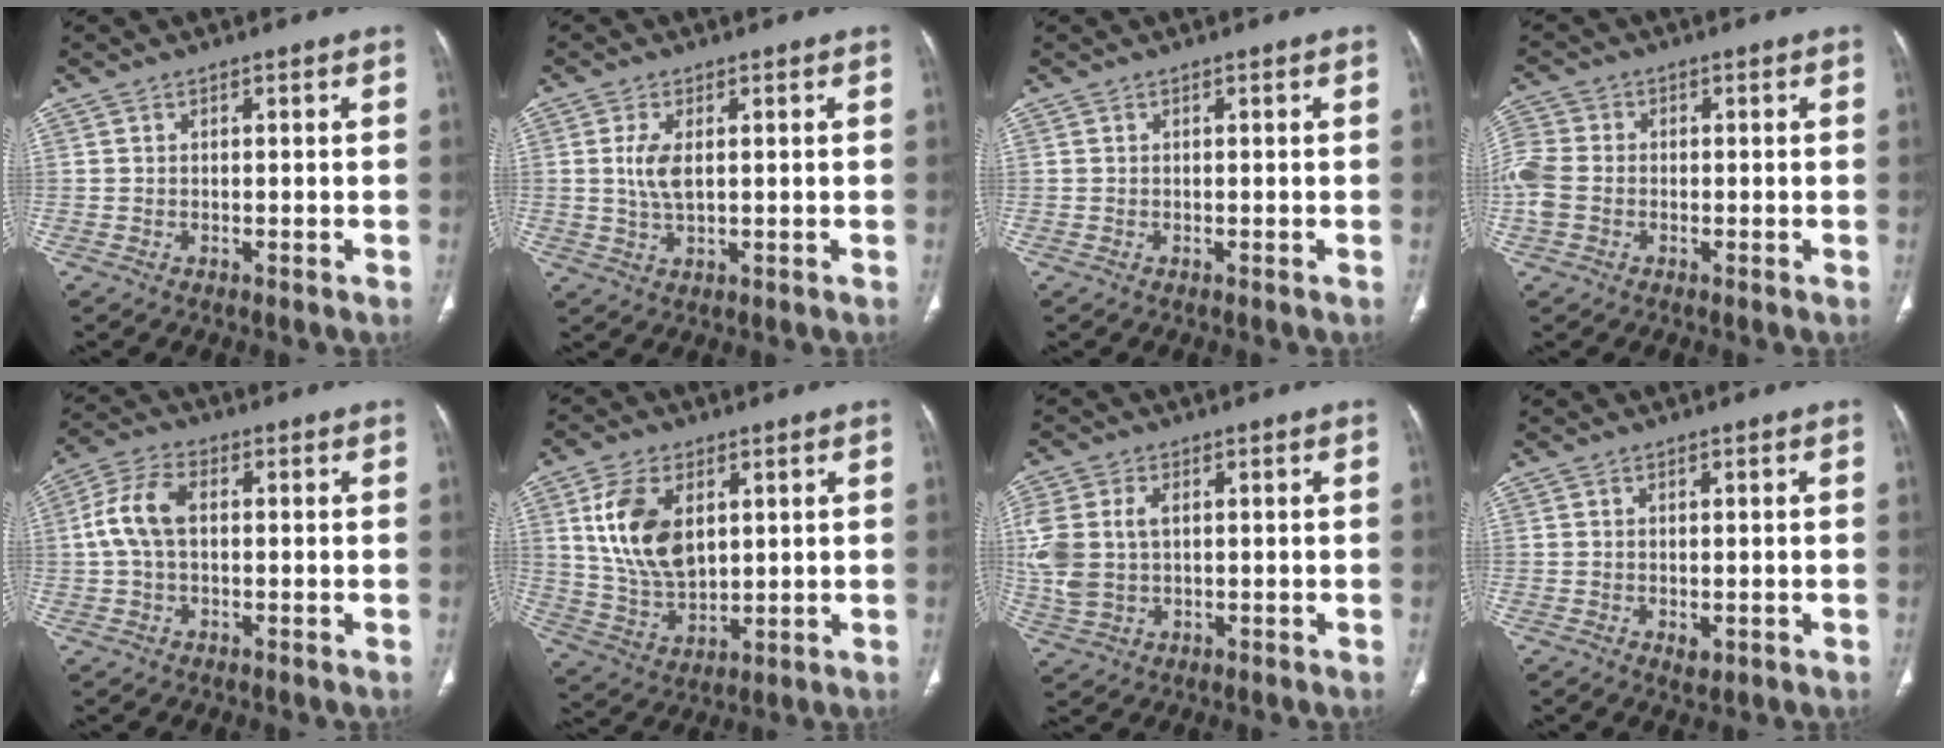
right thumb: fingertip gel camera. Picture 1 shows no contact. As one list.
[{"total": 4.6, "force": [0.8, 2.1, 4.0], "torque": [-0.089, -0.006, 0.019]}, {"total": 0.0}, {"total": 6.8, "force": [-1.2, 5.4, 4.0], "torque": [-0.103, 0.010, -0.030]}, {"total": 8.1, "force": [0.6, 4.8, 6.5], "torque": [-0.140, 0.024, 0.008]}, {"total": 13.7, "force": [4.0, 8.3, 10.2], "torque": [-0.181, -0.017, 0.088]}, {"total": 9.9, "force": [1.4, 6.6, 7.3], "torque": [-0.180, 0.008, 0.036]}, {"total": 1.6, "force": [-0.3, 1.0, 1.2], "torque": [-0.017, -0.004, 0.001]}]